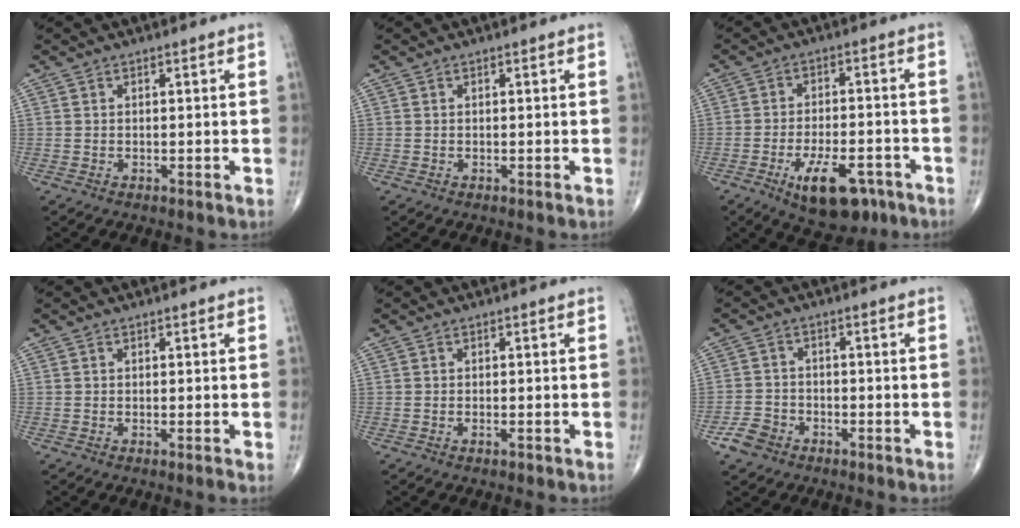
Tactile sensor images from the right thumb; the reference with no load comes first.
{"total": 0.0}
{"total": 11.6, "force": [-5.9, 5.3, 8.5], "torque": [-0.121, 0.020, -0.084]}
{"total": 0.6, "force": [-0.2, 0.0, 0.5], "torque": [-0.013, -0.001, -0.004]}
{"total": 0.9, "force": [-0.5, 0.3, 0.6], "torque": [-0.013, 0.003, -0.009]}
{"total": 4.7, "force": [-3.0, 3.2, 1.6], "torque": [-0.027, 0.016, -0.055]}